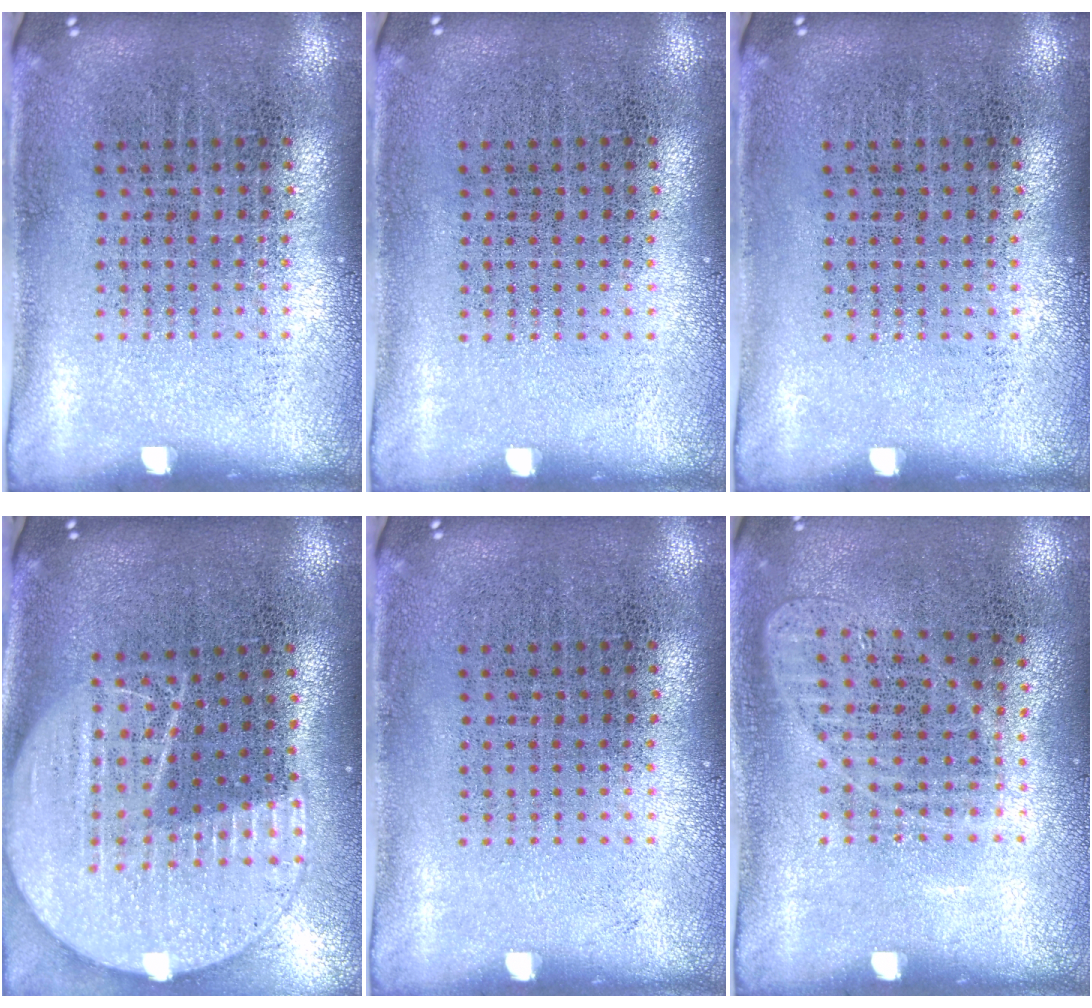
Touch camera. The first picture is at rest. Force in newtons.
{"total": 0.0}
{"total": 0.0}
{"total": 2.1, "press": 1.9, "slide": 1.0}
{"total": 0.0}
{"total": 1.0, "press": 0.9, "slide": 0.4}